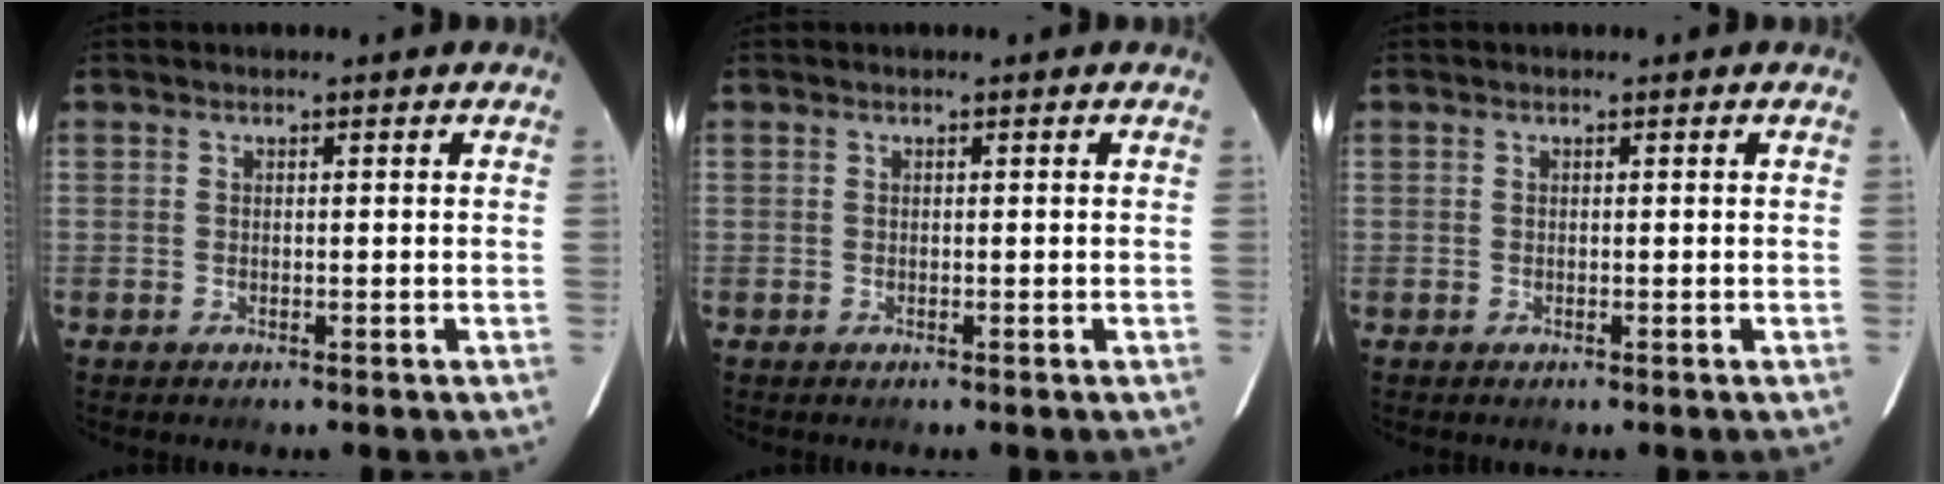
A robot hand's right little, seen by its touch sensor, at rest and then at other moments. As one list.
[{"total": 0.0}, {"total": 0.0}]